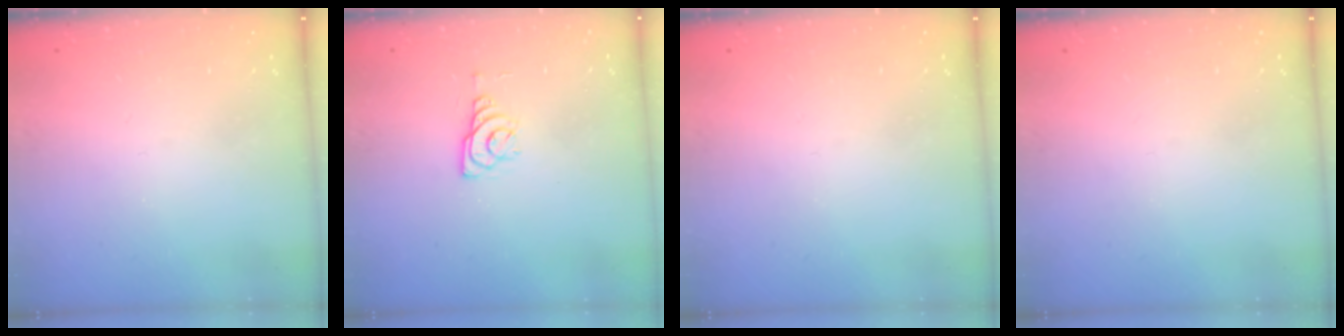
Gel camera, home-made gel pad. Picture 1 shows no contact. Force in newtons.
{"total": 6.0, "press": 6.0, "slide": 0.5}
{"total": 0.0}
{"total": 0.0}